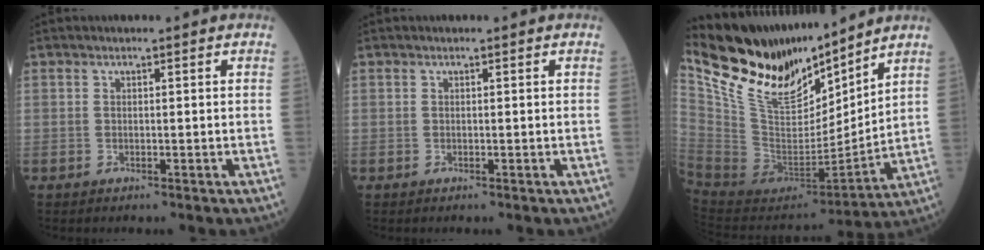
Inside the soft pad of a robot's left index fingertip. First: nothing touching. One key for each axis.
{"total": 0.0}
{"total": 19.0, "fx": 16.3, "fy": 4.9, "fz": 8.4, "tx": -0.167, "ty": -0.009, "tz": 0.316}